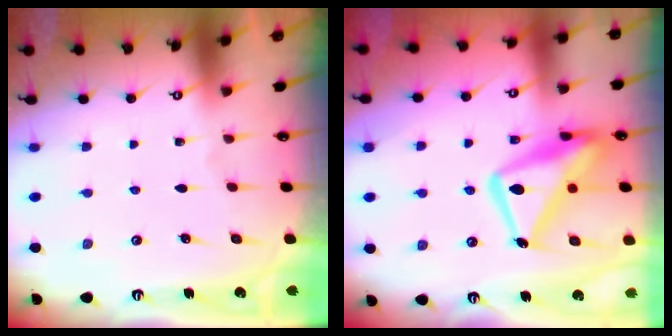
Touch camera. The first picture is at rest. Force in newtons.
{"total": 18.3, "press": 18.2, "slide": 1.6}